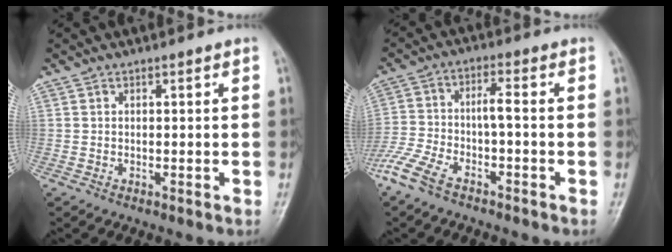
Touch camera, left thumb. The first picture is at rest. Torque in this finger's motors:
{"motor_torque": [0.74, 1.50, 1.54, 1.23, 0.36]}